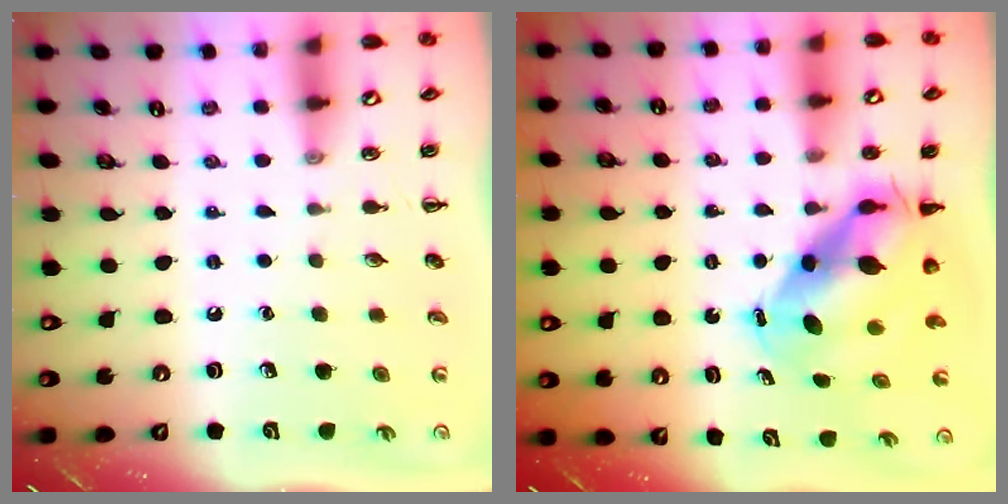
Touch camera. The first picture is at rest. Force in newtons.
{"total": 8.8, "press": 8.5, "slide": 2.2}